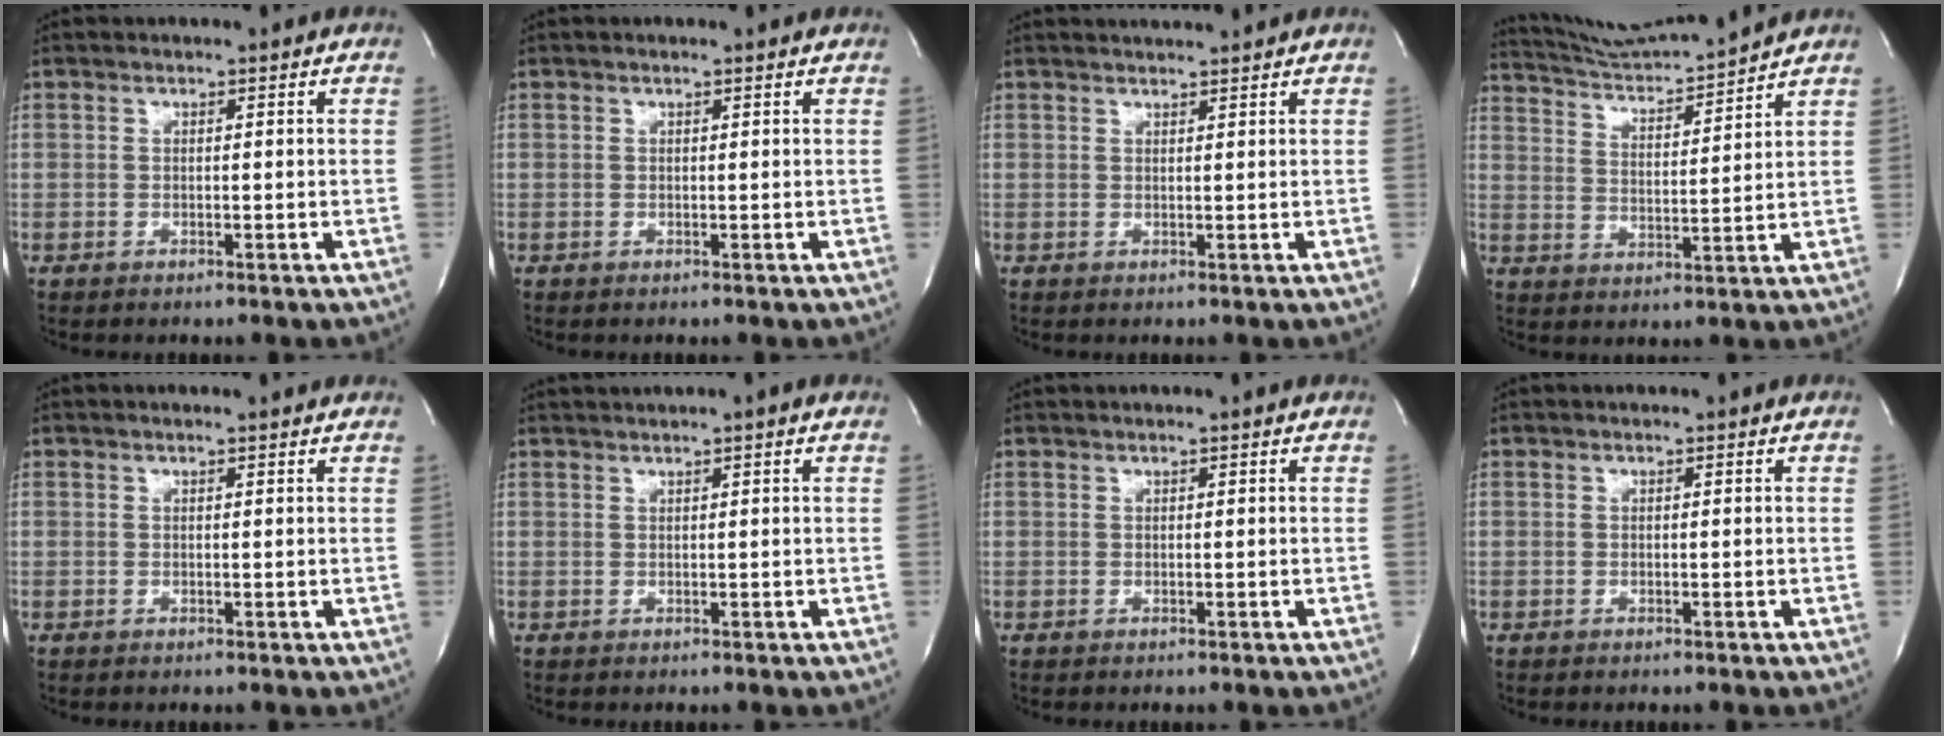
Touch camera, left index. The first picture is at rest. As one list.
[{"total": 0.0}, {"total": 2.7, "force": [2.6, -0.4, 0.4], "torque": [-0.009, 0.010, 0.037]}, {"total": 10.9, "force": [10.5, -1.7, 2.5], "torque": [-0.055, -0.004, 0.181]}, {"total": 1.3, "force": [1.3, 0.0, 0.4], "torque": [-0.014, 0.002, 0.009]}, {"total": 2.3, "force": [1.6, -0.7, 1.4], "torque": [-0.021, 0.016, 0.031]}, {"total": 0.7, "force": [0.5, -0.3, 0.3], "torque": [-0.010, 0.010, 0.013]}, {"total": 0.0}]